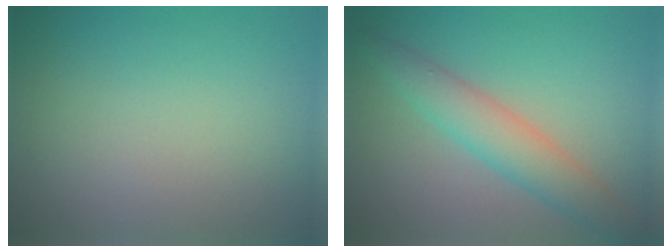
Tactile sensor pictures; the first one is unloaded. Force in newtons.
{"total": 4.2, "press": 4.2, "slide": 0.2}